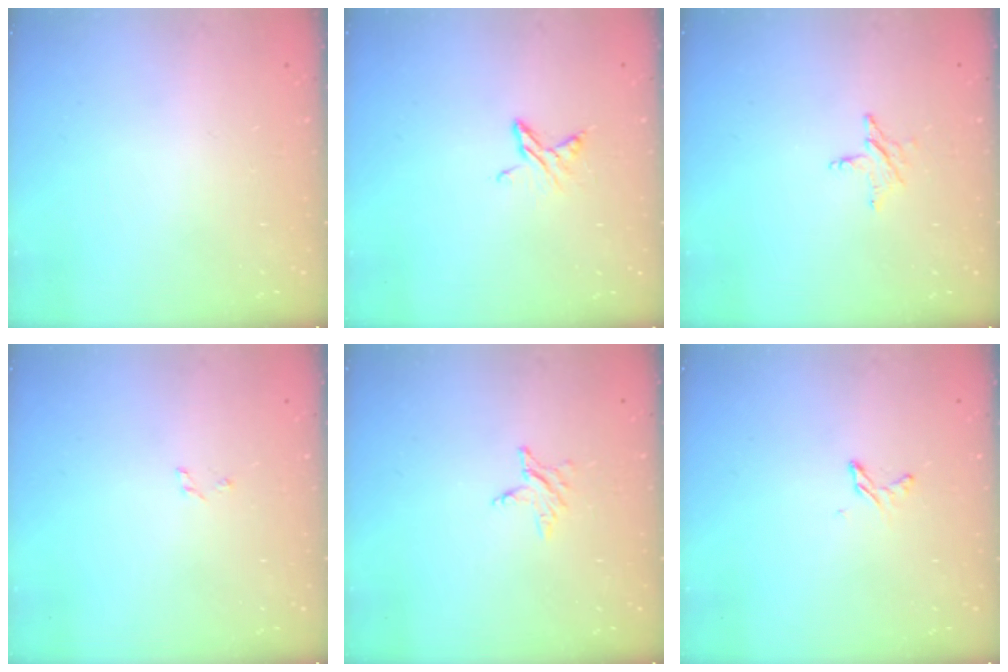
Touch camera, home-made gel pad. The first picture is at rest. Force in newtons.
{"total": 6.4, "press": 6.3, "slide": 0.7}
{"total": 3.6, "press": 3.6, "slide": 0.5}
{"total": 1.5, "press": 1.5, "slide": 0.2}
{"total": 2.8, "press": 2.8, "slide": 0.3}
{"total": 3.9, "press": 3.8, "slide": 0.4}